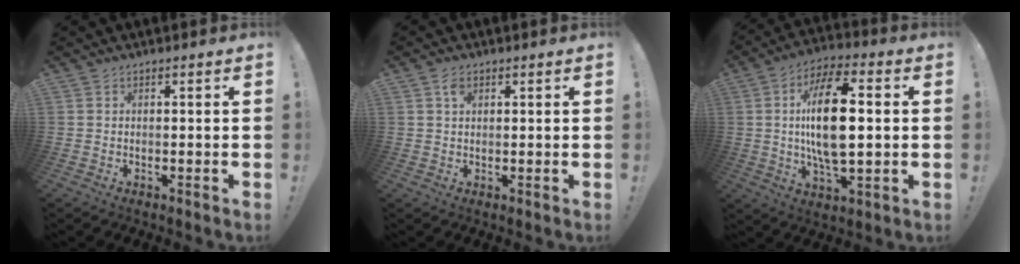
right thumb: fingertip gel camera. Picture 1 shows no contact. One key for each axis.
{"total": 3.1, "fx": 1.6, "fy": 1.8, "fz": 1.8, "tx": -0.025, "ty": -0.004, "tz": 0.026}
{"total": 18.9, "fx": 1.7, "fy": 8.7, "fz": 16.7, "tx": -0.308, "ty": 0.005, "tz": 0.019}